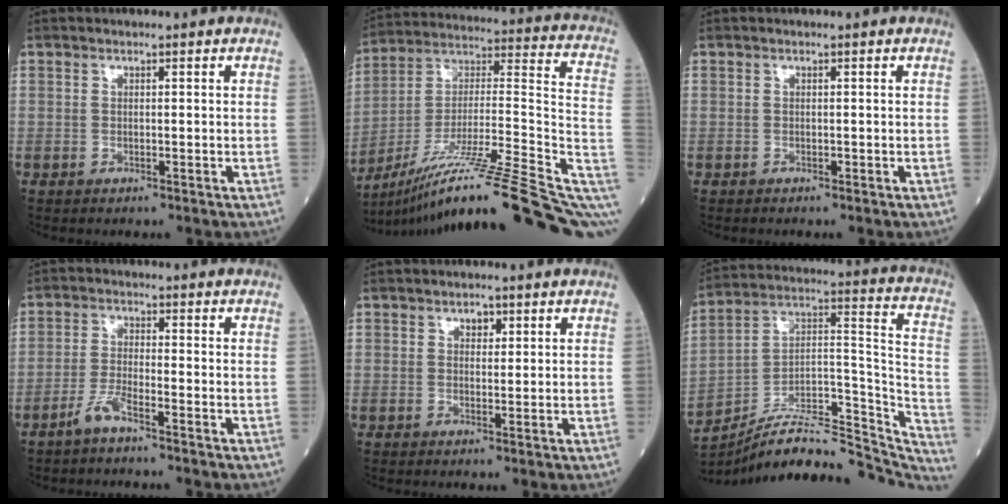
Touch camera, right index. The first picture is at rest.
{"total": 26.4, "force": [-15.5, 0.8, 21.3], "torque": [-0.263, 0.037, -0.261]}
{"total": 0.0}
{"total": 3.5, "force": [-2.6, 0.1, 2.4], "torque": [-0.056, -0.002, -0.052]}
{"total": 1.6, "force": [1.1, 0.9, 0.7], "torque": [-0.011, 0.002, 0.016]}
{"total": 25.0, "force": [-22.4, 5.2, 9.9], "torque": [-0.108, 0.046, -0.336]}